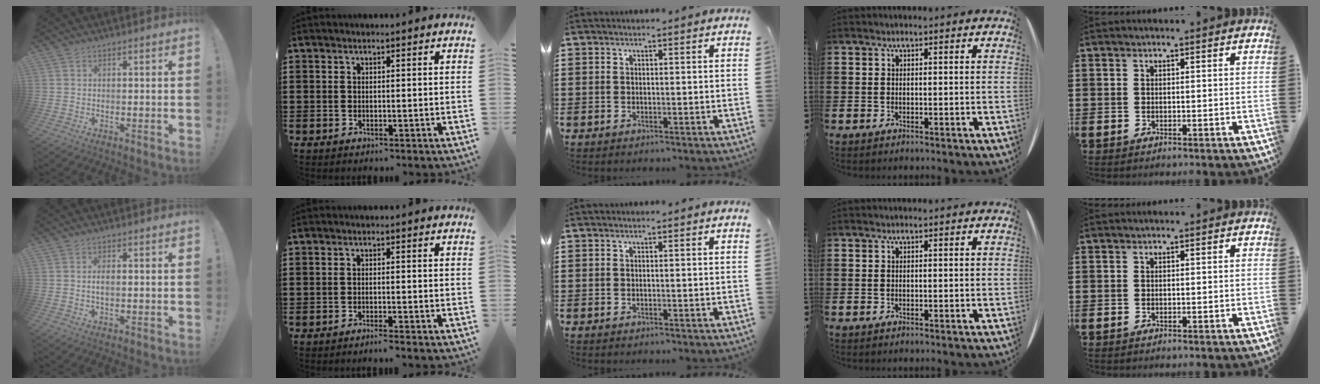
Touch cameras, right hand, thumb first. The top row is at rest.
{"thumb": {"total": 2.3, "force": [-0.2, 0.8, 2.1], "torque": [-0.038, 0.003, -0.005]}, "index": {"total": 1.2, "force": [-1.1, -0.2, 0.5], "torque": [-0.009, -0.001, -0.021]}}